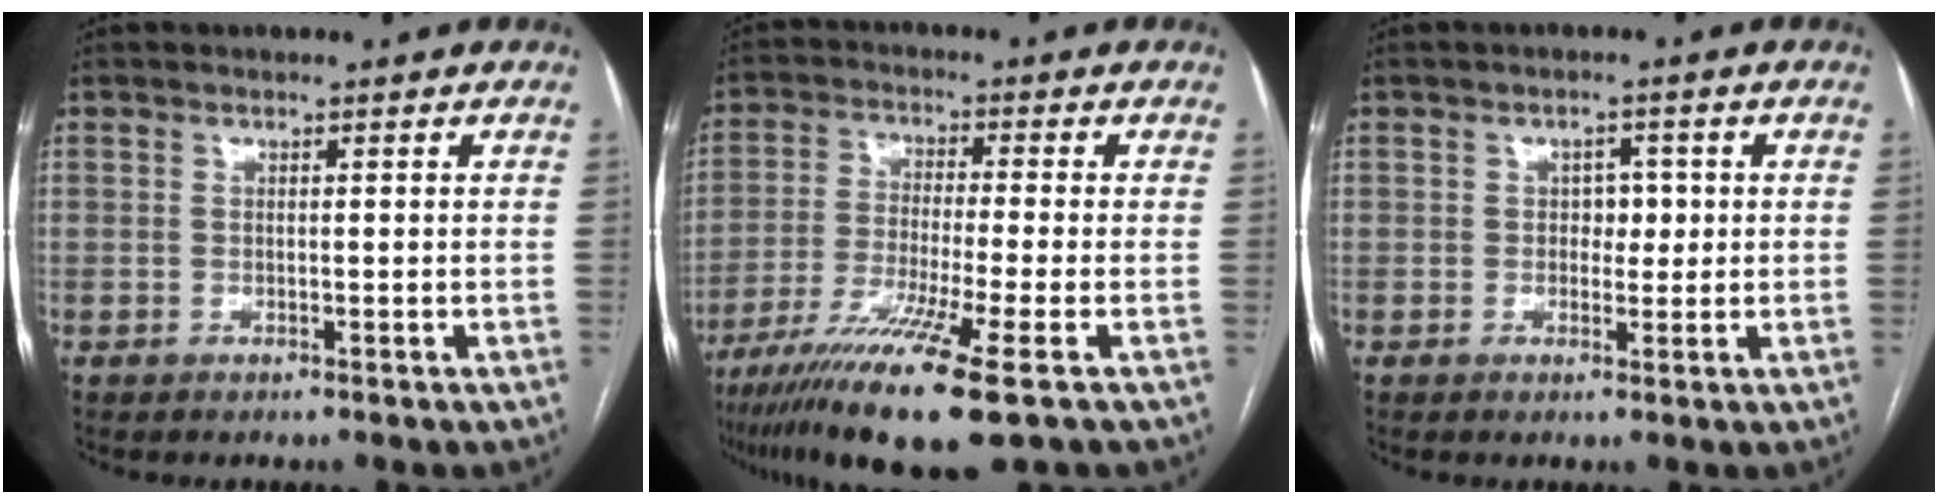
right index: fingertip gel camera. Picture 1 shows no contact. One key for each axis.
{"total": 13.9, "fx": -8.5, "fy": -0.7, "fz": 10.9, "tx": -0.218, "ty": -0.040, "tz": -0.151}
{"total": 2.7, "fx": 0.2, "fy": 1.8, "fz": 2.0, "tx": -0.021, "ty": 0.004, "tz": 0.002}